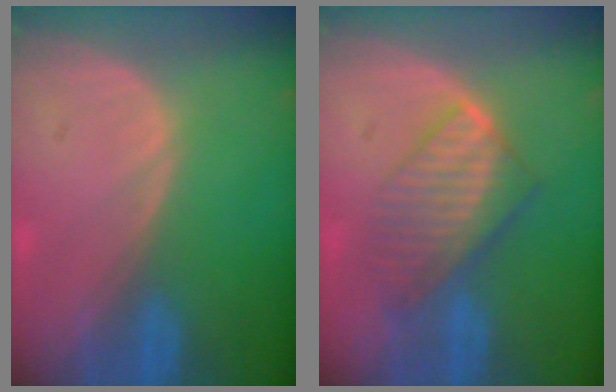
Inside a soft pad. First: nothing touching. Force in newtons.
{"total": 7.1, "press": 6.5, "slide": 2.8}